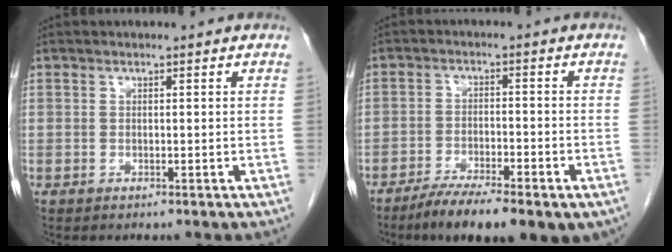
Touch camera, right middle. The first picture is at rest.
{"total": 12.6, "force": [-8.8, 3.1, 8.5], "torque": [-0.115, -0.011, -0.132]}